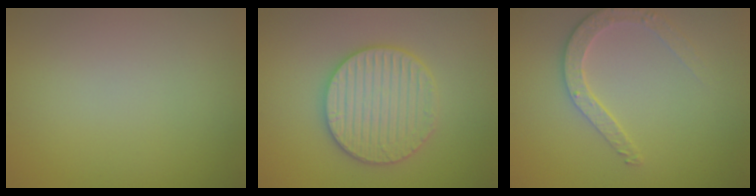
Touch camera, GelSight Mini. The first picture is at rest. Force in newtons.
{"total": 5.2, "press": 5.1, "slide": 1.1}
{"total": 2.8, "press": 2.5, "slide": 1.2}